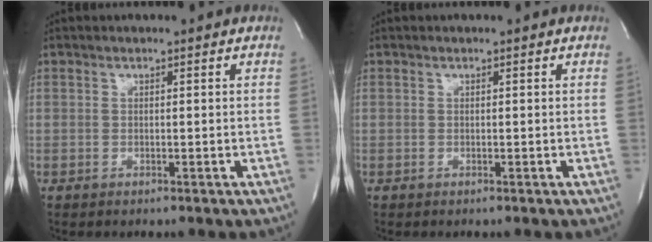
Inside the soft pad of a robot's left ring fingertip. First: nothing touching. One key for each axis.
{"total": 0.0}